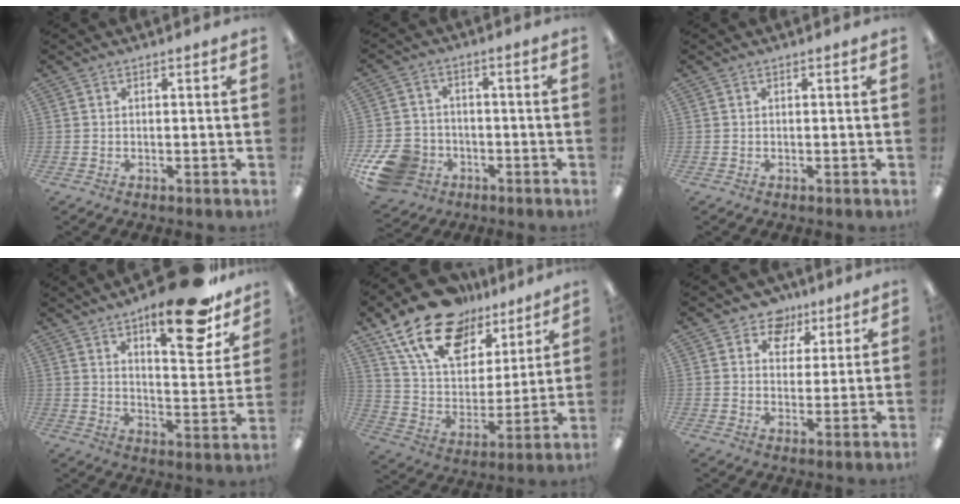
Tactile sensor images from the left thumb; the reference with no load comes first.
{"total": 12.0, "force": [-5.5, 9.0, 5.7], "torque": [-0.120, 0.036, -0.095]}
{"total": 0.0}
{"total": 18.5, "force": [12.9, 5.9, 11.8], "torque": [-0.157, -0.083, 0.203]}
{"total": 19.5, "force": [13.8, 10.5, 9.0], "torque": [-0.177, -0.075, 0.251]}
{"total": 7.3, "force": [4.8, 5.2, 1.8], "torque": [-0.021, -0.028, 0.085]}